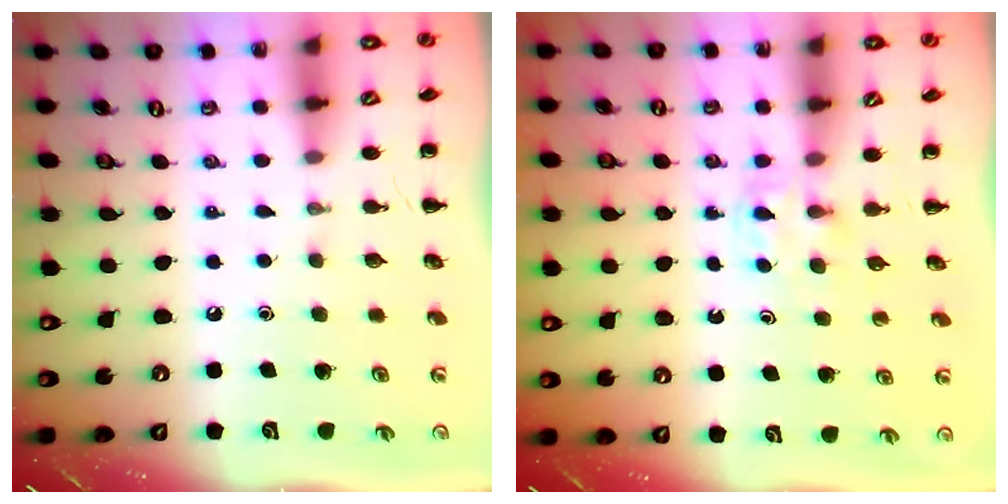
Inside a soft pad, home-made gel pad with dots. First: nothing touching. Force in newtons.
{"total": 3.0, "press": 2.8, "slide": 1.0}